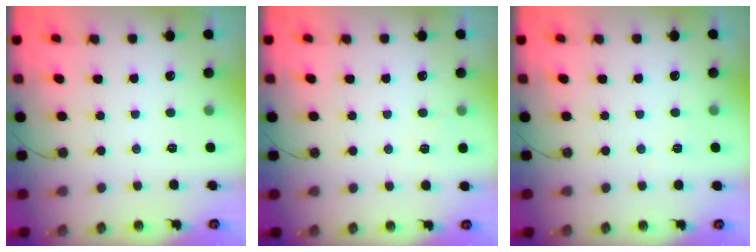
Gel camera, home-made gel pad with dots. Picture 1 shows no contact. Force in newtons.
{"total": 3.7, "press": 3.7, "slide": 0.1}
{"total": 2.9, "press": 1.6, "slide": 2.4}